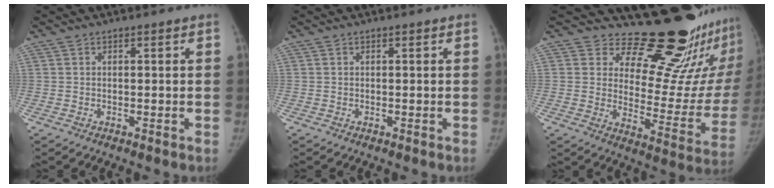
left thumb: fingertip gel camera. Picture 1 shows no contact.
{"total": 0.0}
{"total": 20.9, "force": [17.9, 6.4, 8.8], "torque": [-0.055, -0.167, 0.230]}